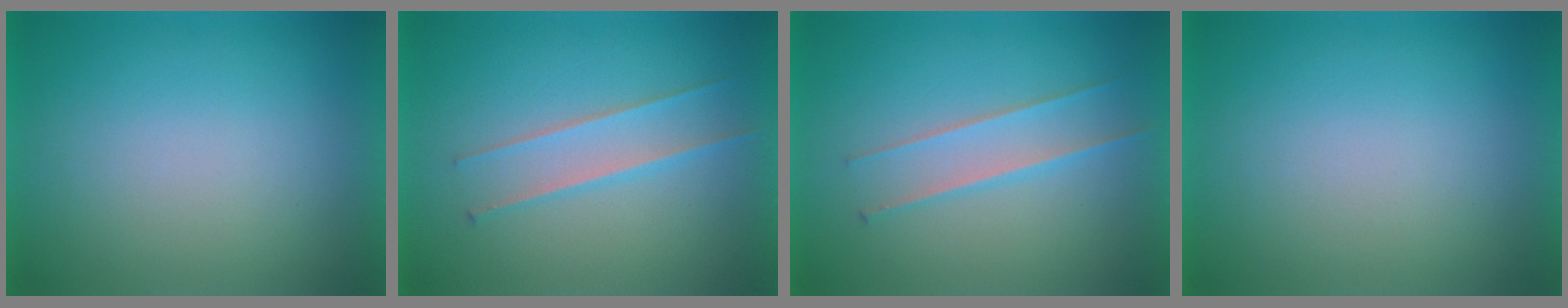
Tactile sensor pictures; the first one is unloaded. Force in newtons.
{"total": 2.3}
{"total": 2.2}
{"total": 0.0}